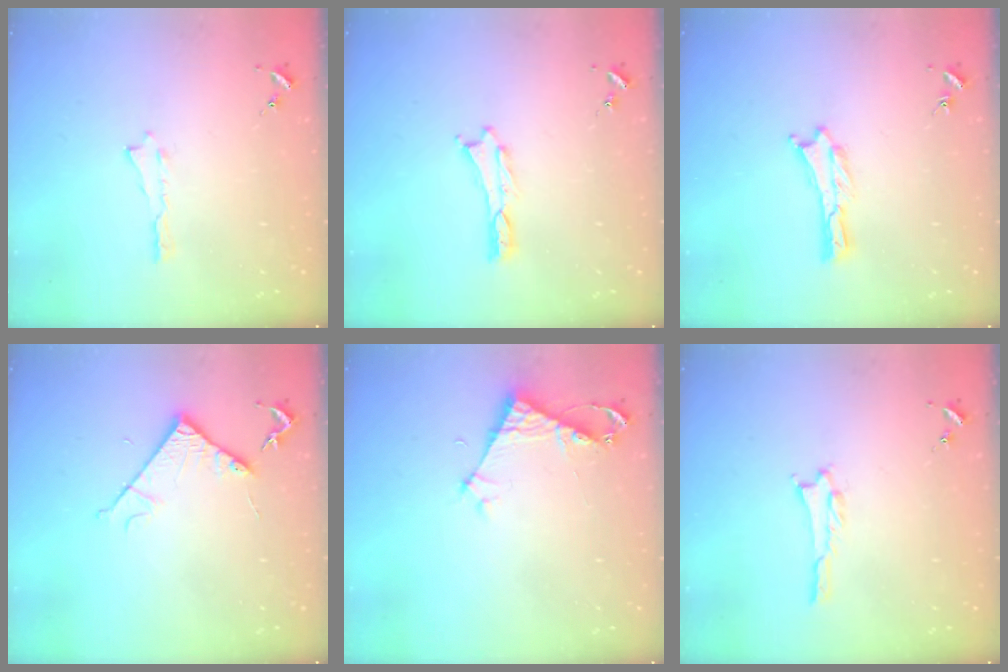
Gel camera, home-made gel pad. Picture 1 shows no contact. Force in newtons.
{"total": 0.0}
{"total": 0.0}
{"total": 5.1, "press": 5.1, "slide": 0.6}
{"total": 4.9, "press": 4.9, "slide": 0.2}
{"total": 1.0, "press": 1.0, "slide": 0.2}